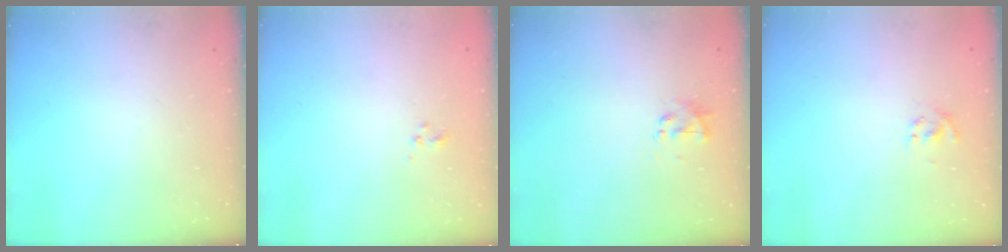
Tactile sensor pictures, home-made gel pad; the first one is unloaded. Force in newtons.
{"total": 1.4, "press": 1.3, "slide": 0.6}
{"total": 2.3, "press": 2.2, "slide": 0.7}
{"total": 2.0, "press": 1.7, "slide": 0.9}